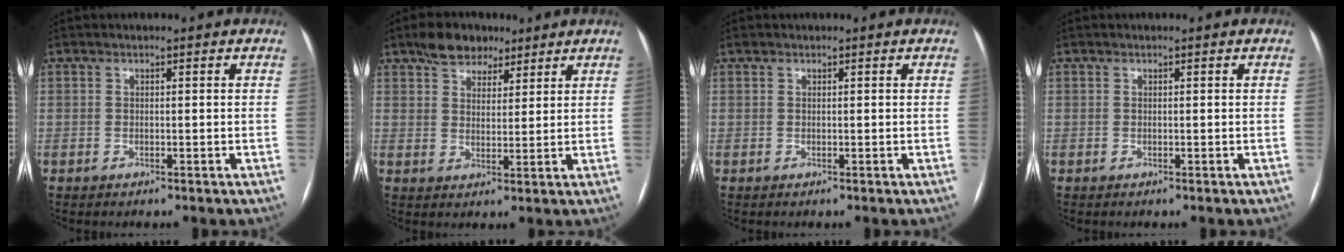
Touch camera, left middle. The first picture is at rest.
{"total": 6.4, "force": [4.6, 3.7, 2.4], "torque": [-0.039, 0.015, 0.079]}
{"total": 0.0}
{"total": 0.0}